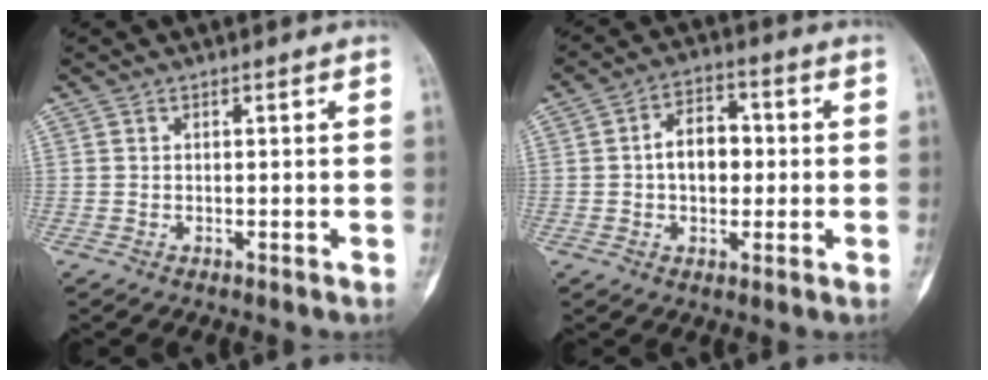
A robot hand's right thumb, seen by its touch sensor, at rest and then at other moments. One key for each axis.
{"total": 8.1, "fx": 0.1, "fy": 5.5, "fz": 6.0, "tx": -0.071, "ty": 0.019, "tz": -0.005}